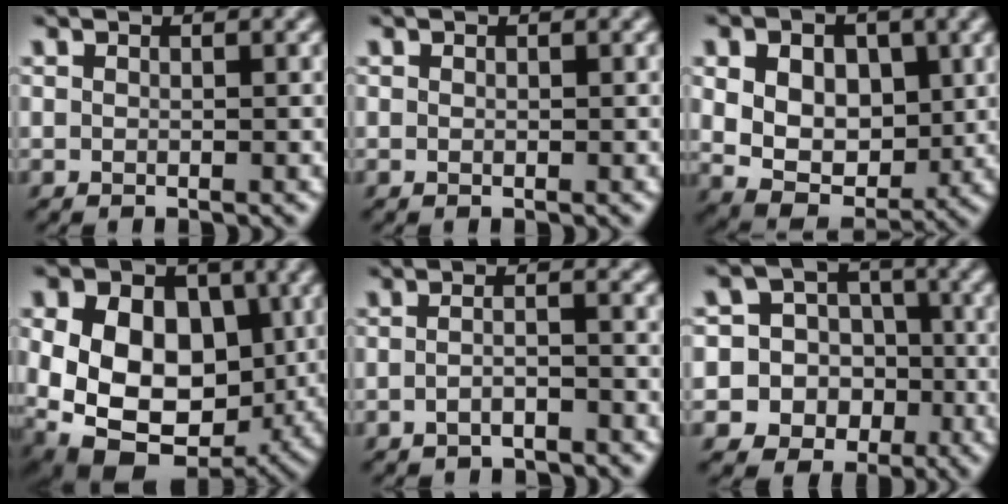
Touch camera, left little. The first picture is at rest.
{"total": 0.0}
{"total": 8.4, "force": [1.6, 6.0, 5.7], "torque": [-0.109, 0.010, 0.020]}
{"total": 15.8, "force": [0.3, 11.3, 10.9], "torque": [-0.179, 0.006, -0.003]}
{"total": 2.0, "force": [-1.5, 0.4, 1.2], "torque": [-0.026, 0.005, -0.035]}
{"total": 14.1, "force": [-4.9, 12.9, 3.1], "torque": [-0.090, 0.006, -0.094]}